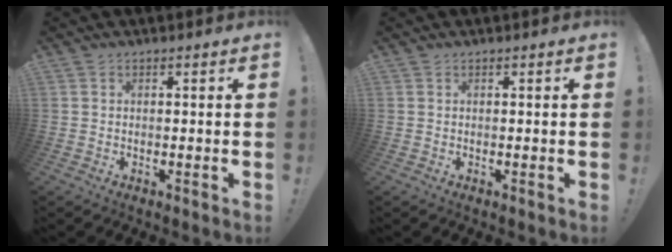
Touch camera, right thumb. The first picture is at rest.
{"total": 0.0}